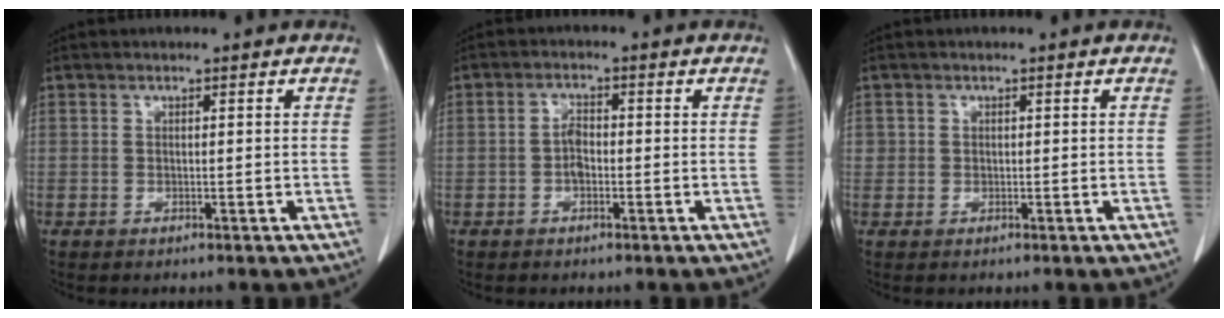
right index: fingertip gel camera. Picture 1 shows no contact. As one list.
[{"total": 2.4, "force": [-0.6, 1.2, 2.0], "torque": [-0.036, 0.004, -0.013]}, {"total": 1.0, "force": [0.2, 1.0, 0.1], "torque": [0.010, 0.003, 0.000]}]